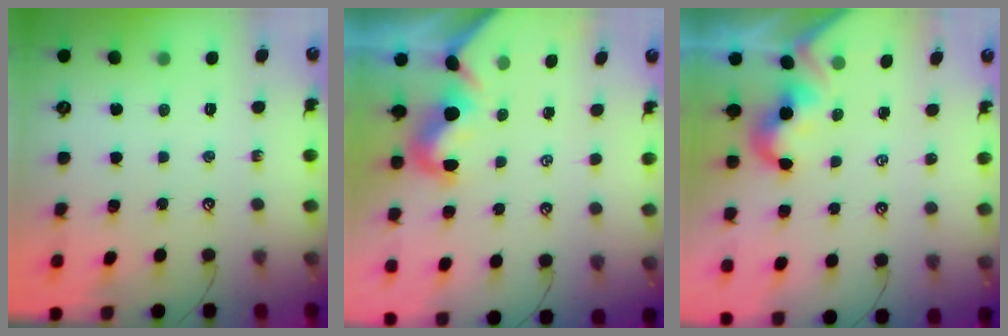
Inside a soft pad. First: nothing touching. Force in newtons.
{"total": 1.7, "press": 1.6, "slide": 0.6}
{"total": 2.0, "press": 1.9, "slide": 0.5}